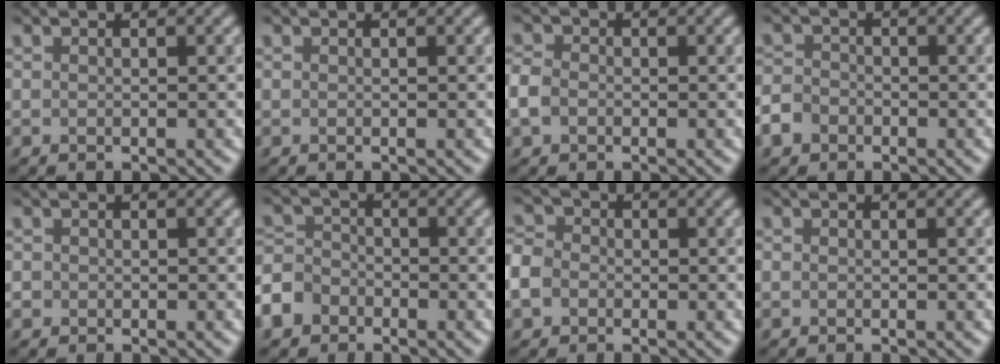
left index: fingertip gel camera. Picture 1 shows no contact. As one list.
[{"total": 0.0}, {"total": 2.2, "force": [-0.7, 1.8, 1.1], "torque": [-0.021, 0.001, -0.023]}, {"total": 2.7, "force": [-1.5, 2.1, 0.9], "torque": [-0.013, -0.005, -0.036]}, {"total": 0.8, "force": [-0.2, 0.8, 0.1], "torque": [0.003, -0.005, -0.007]}, {"total": 5.1, "force": [-3.1, 3.8, 1.5], "torque": [-0.020, -0.008, -0.066]}, {"total": 5.4, "force": [-1.7, 4.5, 2.4], "torque": [-0.059, 0.003, -0.053]}, {"total": 0.0}]